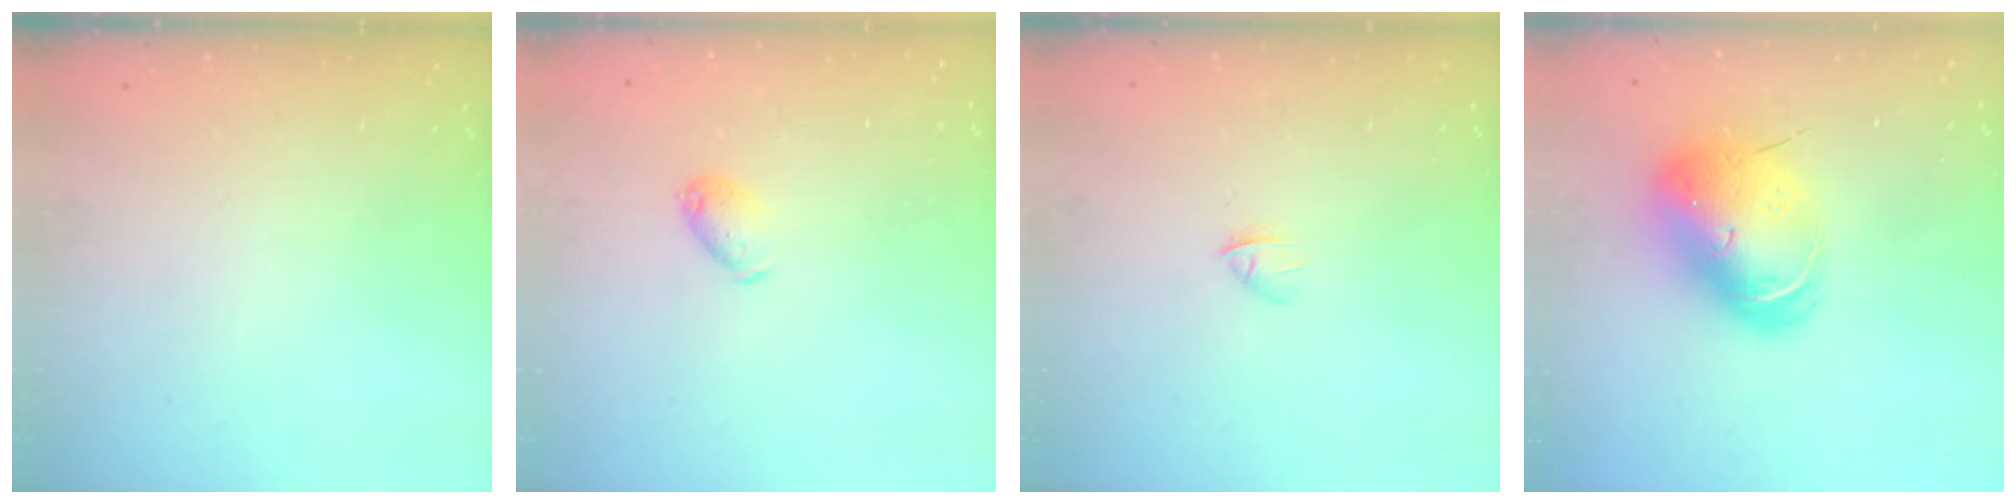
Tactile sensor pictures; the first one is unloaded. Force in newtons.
{"total": 6.1, "press": 6.1, "slide": 0.5}
{"total": 1.7, "press": 1.6, "slide": 0.5}
{"total": 17.8, "press": 17.5, "slide": 3.2}